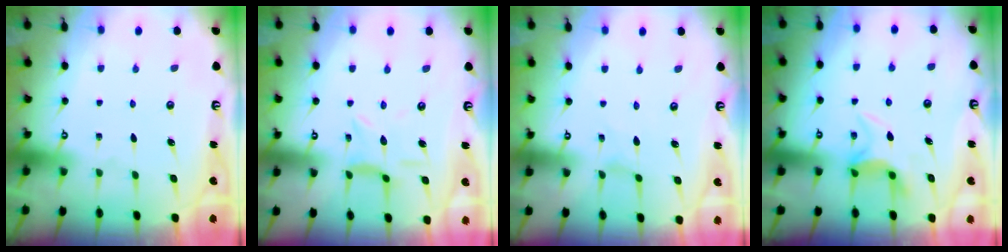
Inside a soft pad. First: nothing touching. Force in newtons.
{"total": 3.6, "press": 3.6, "slide": 0.2}
{"total": 0.0}
{"total": 6.5, "press": 6.5, "slide": 0.2}